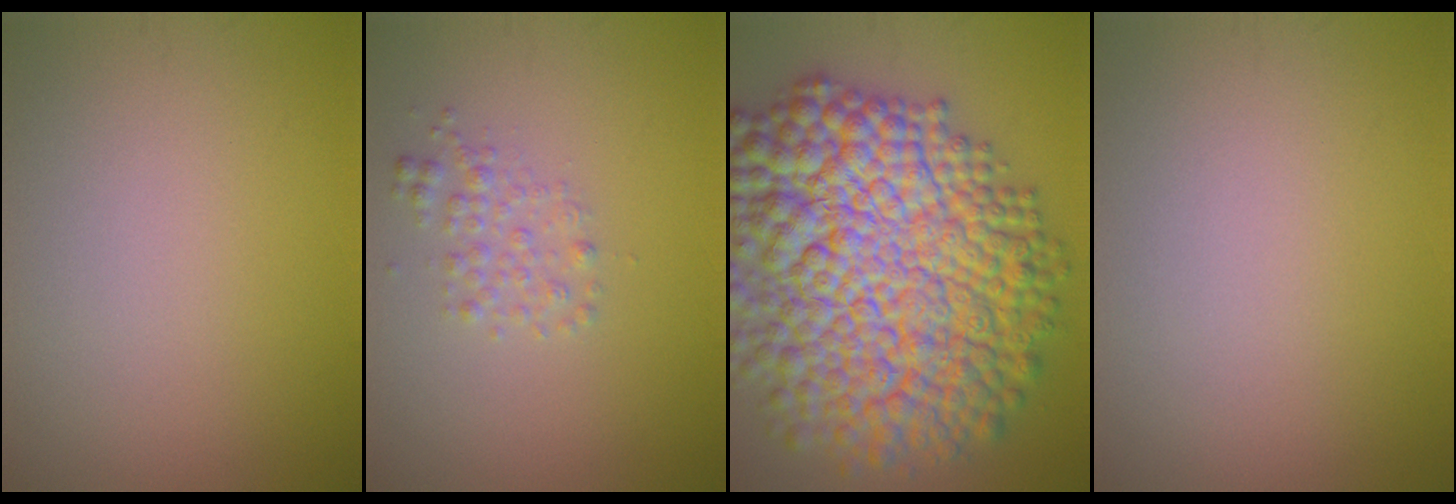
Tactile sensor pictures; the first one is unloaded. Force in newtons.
{"total": 1.6, "press": 1.6, "slide": 0.0}
{"total": 17.3, "press": 17.2, "slide": 0.4}
{"total": 0.0}